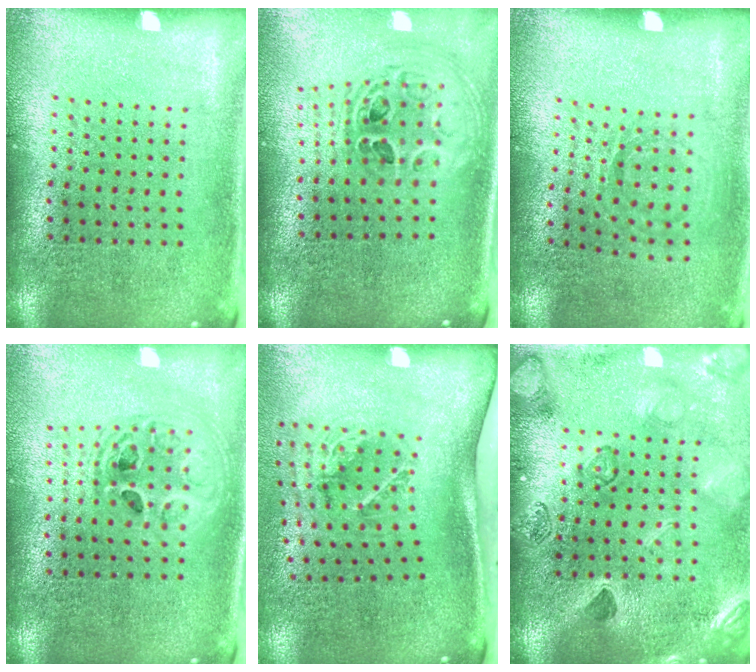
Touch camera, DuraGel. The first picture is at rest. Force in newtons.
{"total": 1.3, "press": 1.2, "slide": 0.6}
{"total": 0.9, "press": 0.8, "slide": 0.4}
{"total": 2.0, "press": 1.6, "slide": 1.2}
{"total": 2.0, "press": 1.3, "slide": 1.6}
{"total": 2.3, "press": 2.3, "slide": 0.3}